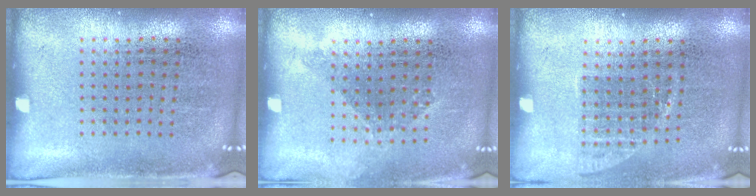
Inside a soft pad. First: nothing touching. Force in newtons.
{"total": 1.1, "press": 0.8, "slide": 0.7}
{"total": 1.1, "press": 0.9, "slide": 0.6}